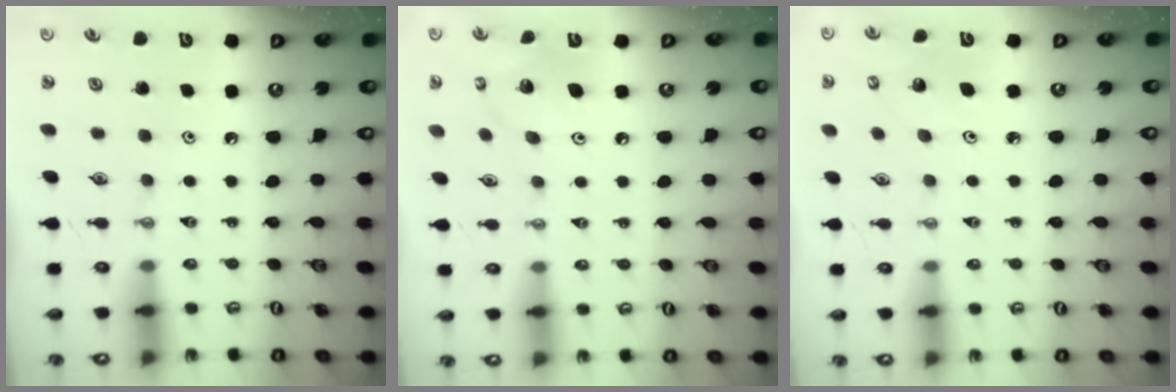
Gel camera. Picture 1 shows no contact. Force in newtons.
{"total": 9.5, "press": 9.5, "slide": 0.7}
{"total": 4.3, "press": 4.2, "slide": 1.0}